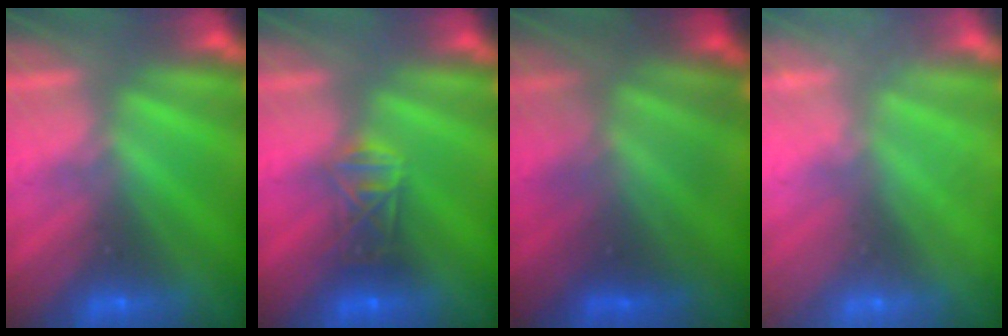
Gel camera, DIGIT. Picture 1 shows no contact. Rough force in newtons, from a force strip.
{"total": 2.6}
{"total": 4.7}
{"total": 2.5}